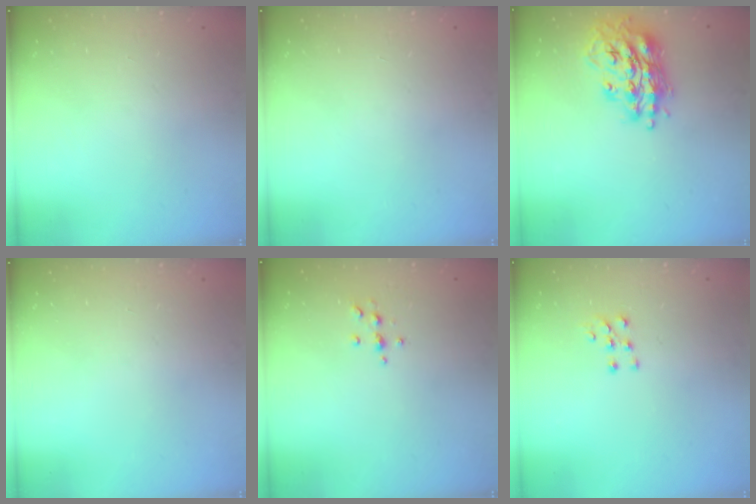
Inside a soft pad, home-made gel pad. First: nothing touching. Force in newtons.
{"total": 0.0}
{"total": 17.1, "press": 17.0, "slide": 1.4}
{"total": 0.0}
{"total": 5.4, "press": 5.1, "slide": 1.7}
{"total": 5.6, "press": 5.6, "slide": 0.5}